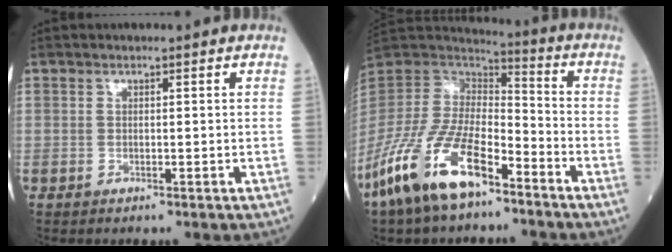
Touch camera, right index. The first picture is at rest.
{"total": 16.9, "force": [-10.6, 5.8, 11.7], "torque": [-0.251, -0.017, -0.208]}